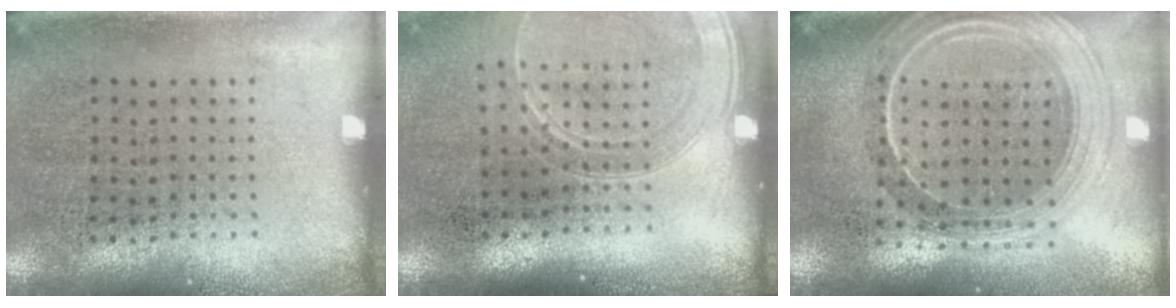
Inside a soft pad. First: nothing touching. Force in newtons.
{"total": 1.7, "press": 1.6, "slide": 0.7}
{"total": 2.4, "press": 2.0, "slide": 1.3}